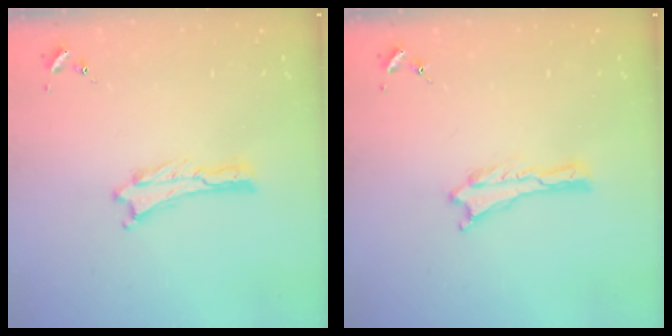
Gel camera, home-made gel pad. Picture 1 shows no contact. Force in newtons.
{"total": 0.0}